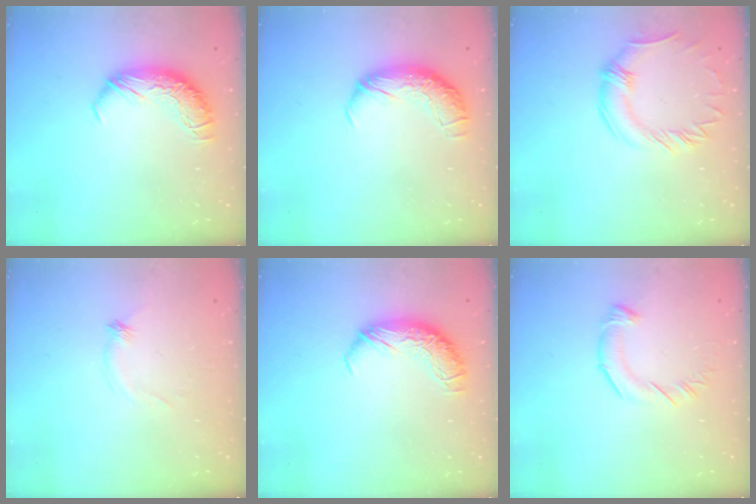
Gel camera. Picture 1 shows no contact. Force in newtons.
{"total": 2.3, "press": 1.0, "slide": 2.1}
{"total": 1.5, "press": 1.3, "slide": 0.6}
{"total": 7.7, "press": 7.7, "slide": 0.7}
{"total": 0.0}
{"total": 3.0, "press": 3.0, "slide": 0.2}